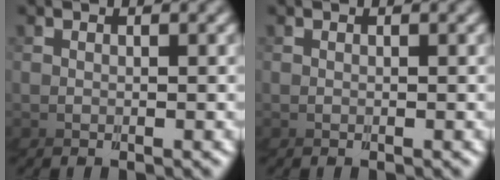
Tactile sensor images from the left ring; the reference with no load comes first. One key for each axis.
{"total": 0.0}